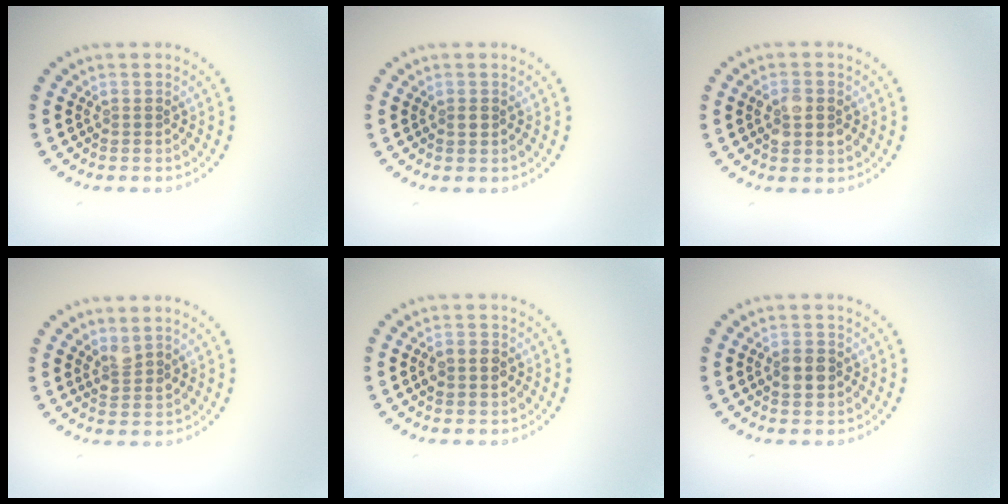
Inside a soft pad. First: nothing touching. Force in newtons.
{"total": 0.7, "press": 0.7, "slide": 0.1}
{"total": 2.8, "press": 2.8, "slide": 0.2}
{"total": 1.7, "press": 1.4, "slide": 0.9}
{"total": 2.6, "press": 2.6, "slide": 0.0}
{"total": 2.7, "press": 2.7, "slide": 0.3}